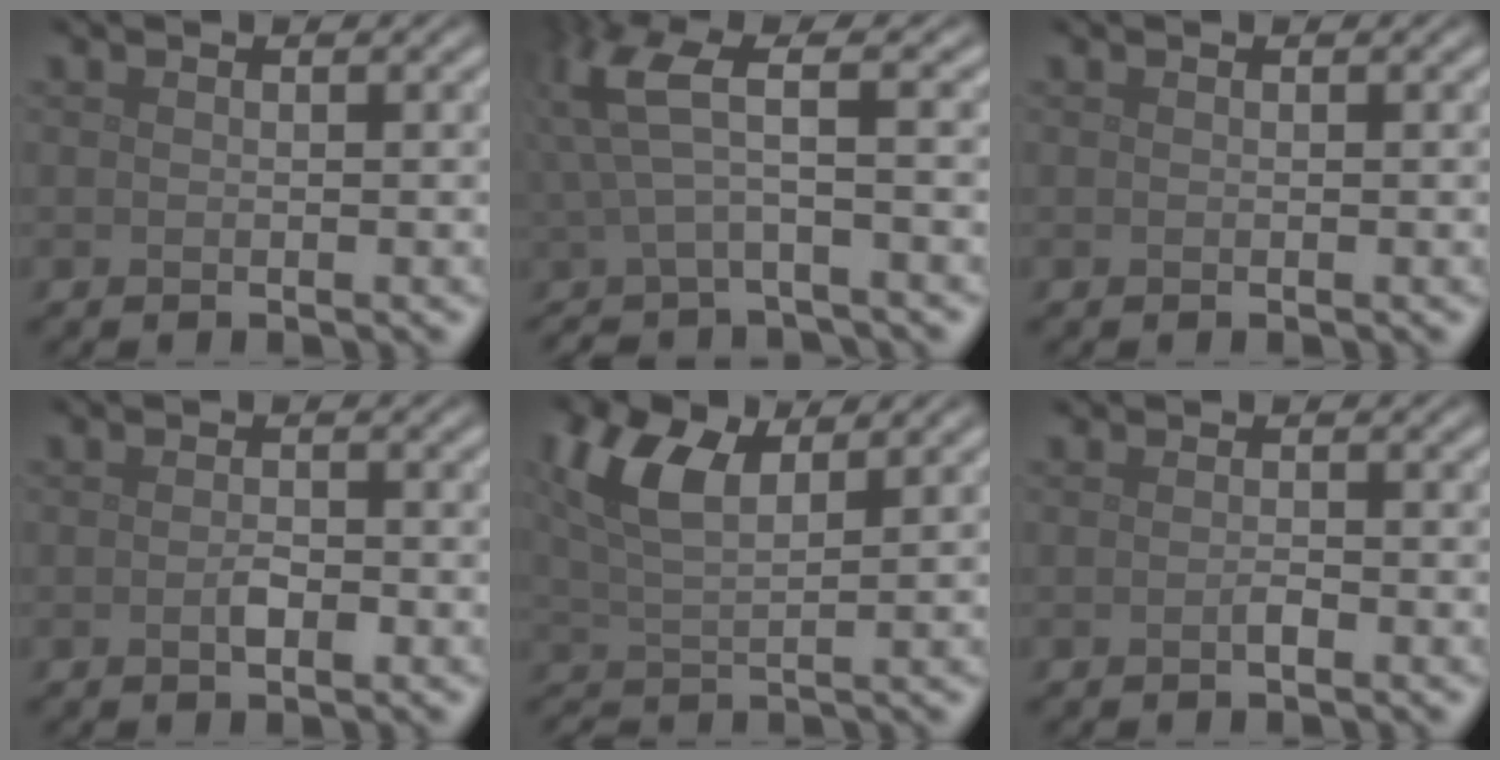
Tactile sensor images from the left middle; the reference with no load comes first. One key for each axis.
{"total": 3.4, "fx": 0.4, "fy": 0.4, "fz": 3.4, "tx": -0.080, "ty": 0.001, "tz": -0.003}
{"total": 0.0}
{"total": 1.3, "fx": -0.4, "fy": 0.6, "fz": 1.1, "tx": -0.023, "ty": -0.001, "tz": -0.008}
{"total": 5.6, "fx": 2.9, "fy": 2.4, "fz": 4.2, "tx": -0.099, "ty": 0.011, "tz": 0.053}
{"total": 0.7, "fx": -0.3, "fy": 0.2, "fz": 0.5, "tx": -0.013, "ty": 0.000, "tz": -0.005}